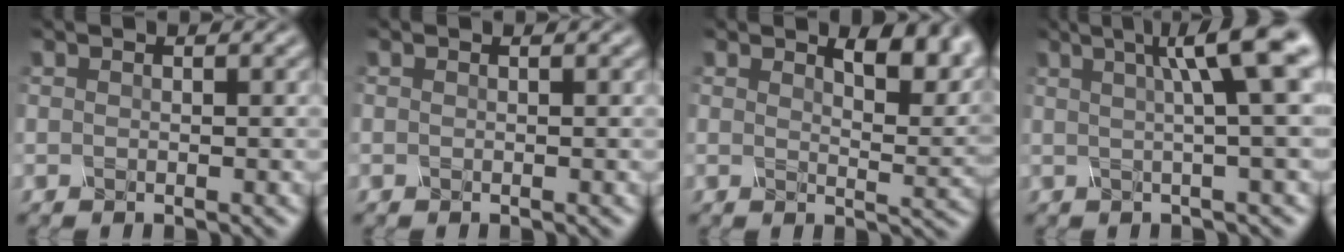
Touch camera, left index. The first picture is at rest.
{"total": 0.0}
{"total": 5.5, "force": [3.3, 2.3, 3.8], "torque": [-0.050, 0.001, 0.039]}
{"total": 6.9, "force": [1.9, 1.3, 6.5], "torque": [-0.067, 0.026, 0.020]}